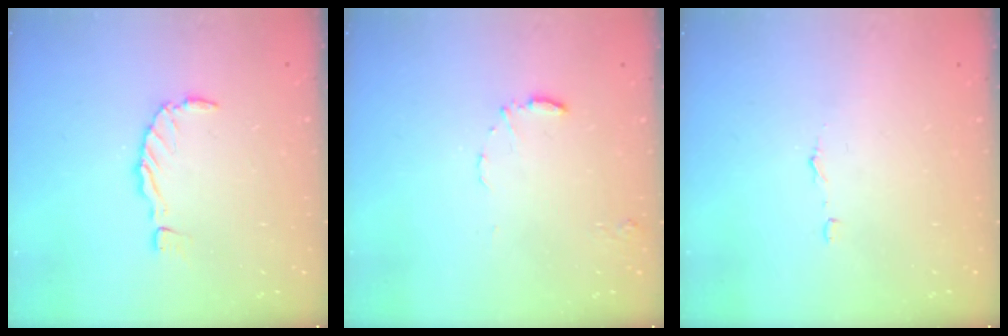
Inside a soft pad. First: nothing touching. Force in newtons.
{"total": 6.1, "press": 6.1, "slide": 0.6}
{"total": 2.9, "press": 2.9, "slide": 0.2}